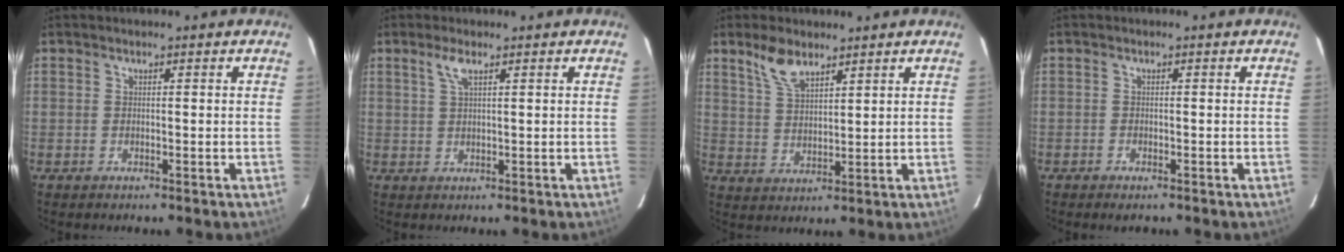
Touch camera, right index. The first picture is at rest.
{"total": 2.5, "force": [1.5, 0.5, 2.0], "torque": [-0.040, 0.005, 0.029]}
{"total": 6.4, "force": [4.6, 2.7, 3.5], "torque": [-0.067, 0.007, 0.094]}
{"total": 1.5, "force": [-1.1, 0.7, 0.6], "torque": [-0.018, -0.002, -0.022]}